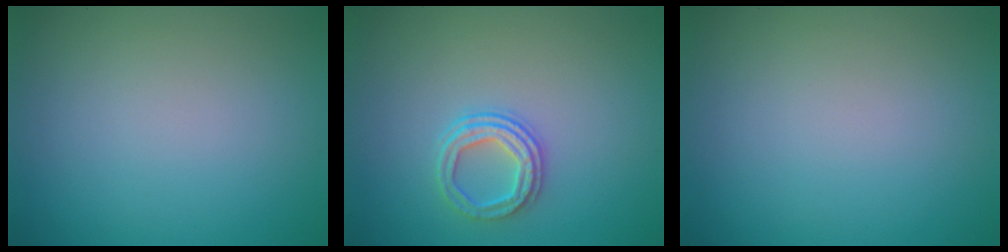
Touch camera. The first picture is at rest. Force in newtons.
{"total": 2.7, "press": 2.4, "slide": 1.2}
{"total": 0.0}